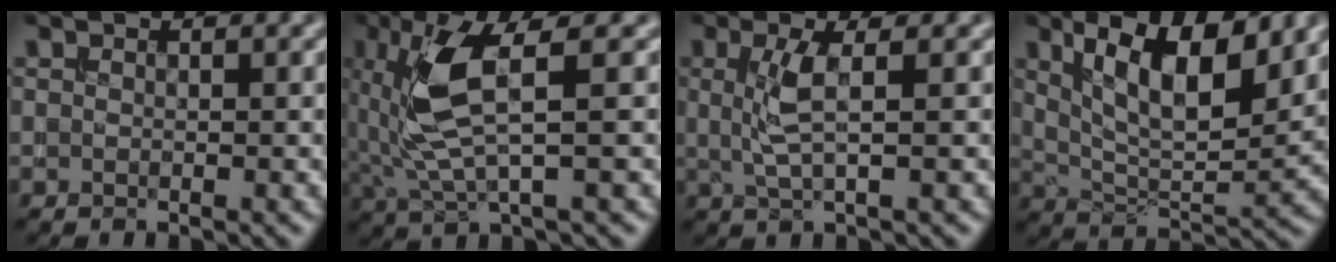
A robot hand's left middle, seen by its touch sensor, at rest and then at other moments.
{"total": 6.1, "force": [1.2, 1.5, 5.8], "torque": [-0.138, -0.004, 0.029]}
{"total": 2.9, "force": [0.3, 0.6, 2.8], "torque": [-0.064, -0.003, 0.008]}
{"total": 9.3, "force": [4.2, 3.6, 7.4], "torque": [-0.125, -0.001, 0.073]}